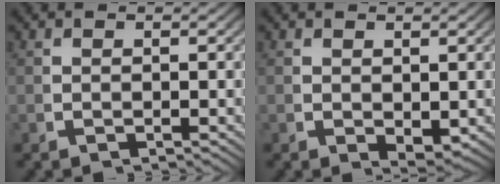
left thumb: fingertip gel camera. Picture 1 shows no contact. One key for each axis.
{"total": 1.7, "fx": 0.5, "fy": 1.0, "fz": 1.3, "tx": -0.023, "ty": -0.011, "tz": 0.019}